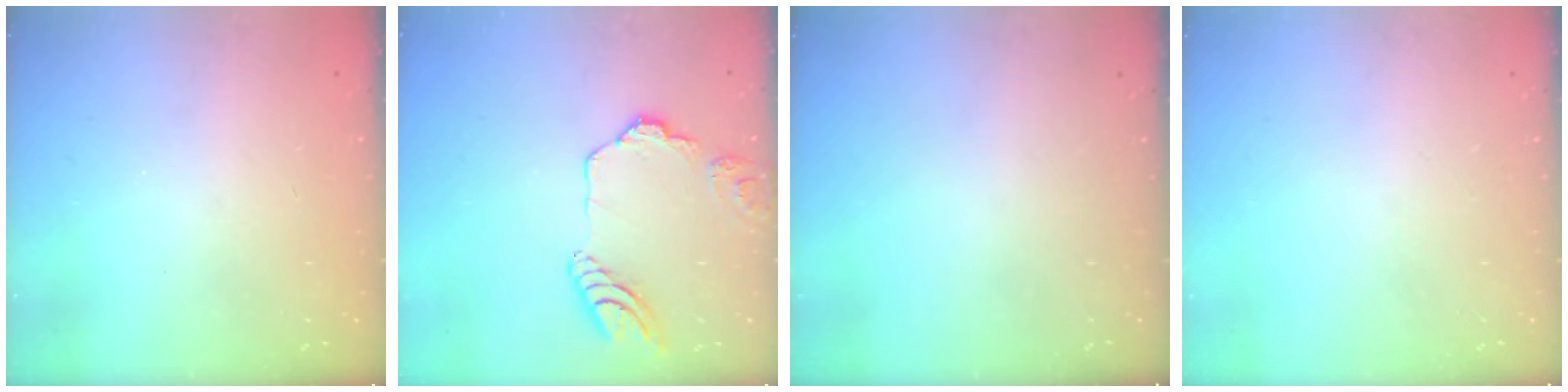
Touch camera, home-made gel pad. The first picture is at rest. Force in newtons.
{"total": 13.8, "press": 13.7, "slide": 1.9}
{"total": 0.0}
{"total": 0.0}